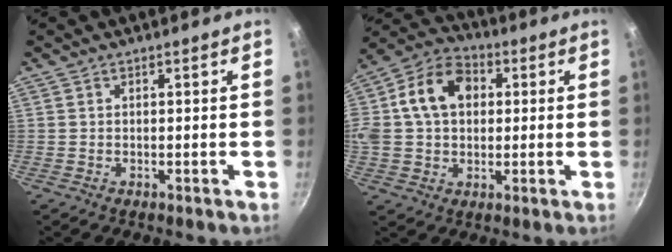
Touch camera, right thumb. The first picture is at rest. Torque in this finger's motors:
{"motor_torque": [1.04, 2.75, 1.33, -0.19, 0.17]}